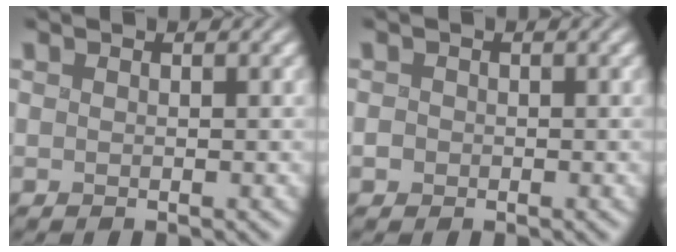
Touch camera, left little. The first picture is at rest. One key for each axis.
{"total": 0.8, "fx": -0.4, "fy": 0.7, "fz": 0.0, "tx": 0.003, "ty": -0.001, "tz": -0.004}